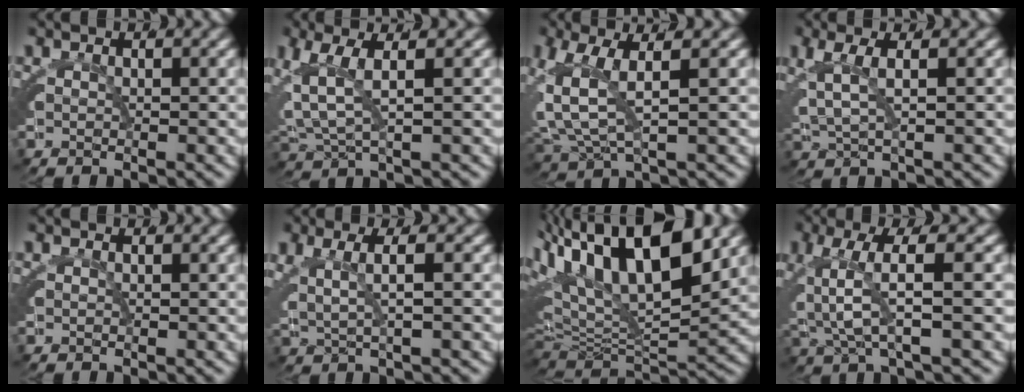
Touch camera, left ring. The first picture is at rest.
{"total": 4.4, "force": [1.2, 2.9, 3.0], "torque": [-0.085, -0.006, 0.024]}
{"total": 5.4, "force": [0.9, 3.5, 4.0], "torque": [-0.098, -0.001, 0.014]}
{"total": 2.6, "force": [0.4, 1.5, 2.1], "torque": [-0.065, -0.012, 0.016]}
{"total": 0.0}
{"total": 2.9, "force": [0.5, 1.4, 2.5], "torque": [-0.057, -0.005, 0.015]}
{"total": 13.8, "force": [3.4, 8.8, 10.1], "torque": [-0.187, 0.006, 0.047]}
{"total": 4.9, "force": [0.6, 2.3, 4.3], "torque": [-0.084, 0.010, 0.003]}